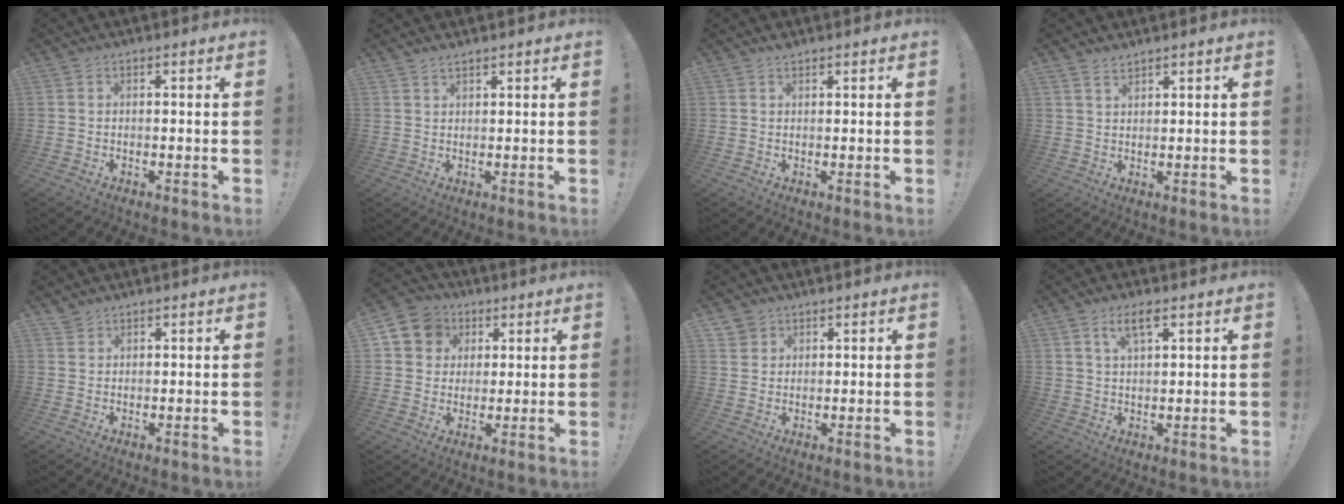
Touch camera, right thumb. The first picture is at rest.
{"total": 1.4, "force": [1.3, -0.1, 0.6], "torque": [-0.019, -0.004, 0.026]}
{"total": 1.1, "force": [1.1, 0.0, 0.2], "torque": [0.003, -0.004, 0.019]}
{"total": 2.4, "force": [2.2, 0.7, 0.9], "torque": [-0.010, -0.017, 0.039]}
{"total": 1.7, "force": [1.6, 0.5, 0.2], "torque": [-0.001, -0.011, 0.031]}
{"total": 10.4, "force": [3.8, 9.1, 3.4], "torque": [-0.049, -0.012, 0.079]}
{"total": 3.1, "force": [2.0, 2.3, 0.2], "torque": [-0.006, -0.009, 0.037]}
{"total": 5.7, "force": [3.0, 2.2, 4.3], "torque": [-0.067, -0.006, 0.050]}